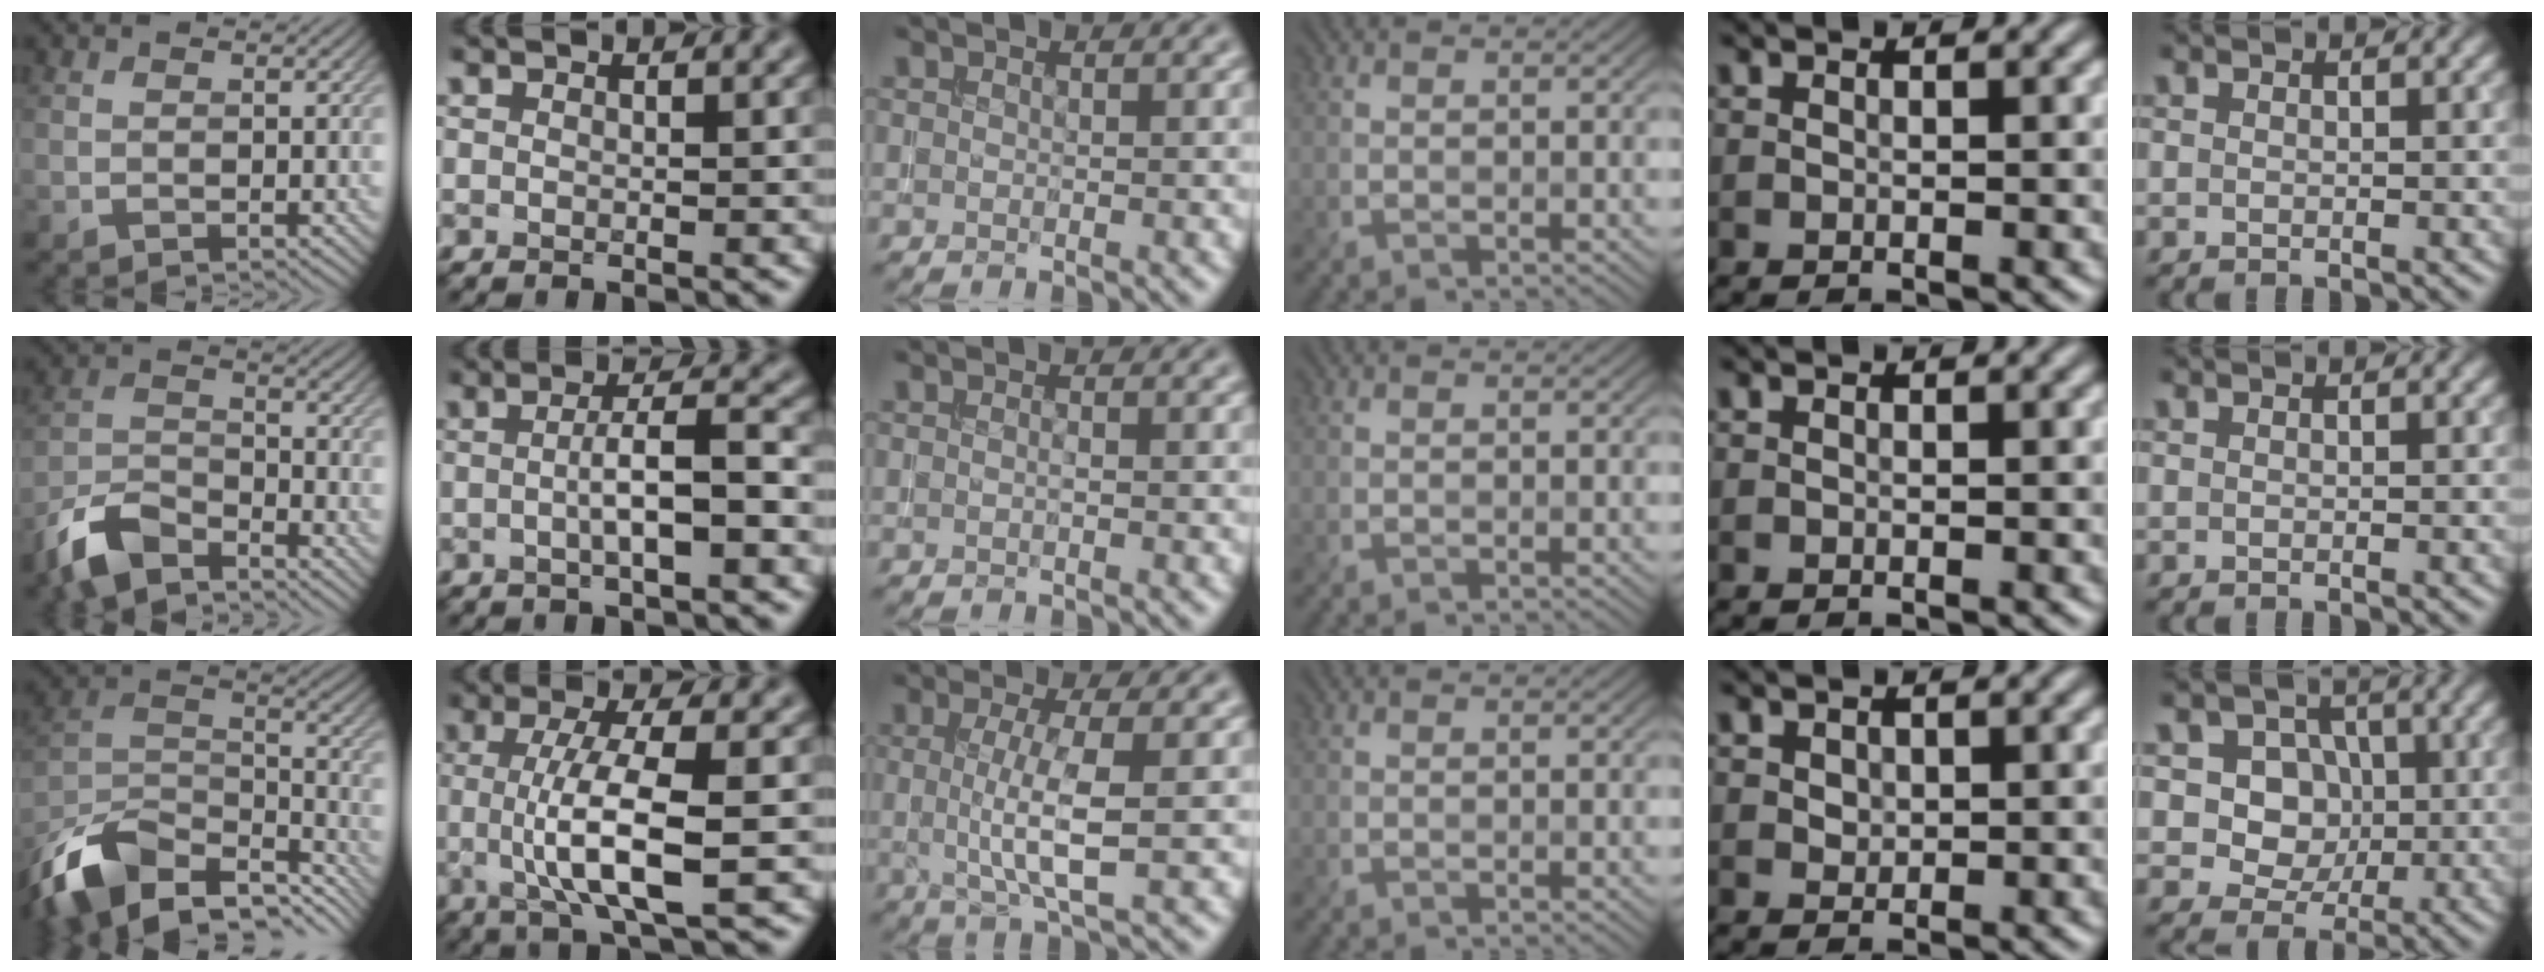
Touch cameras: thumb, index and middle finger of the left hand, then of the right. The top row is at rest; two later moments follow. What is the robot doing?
{"motion": "insert", "object": "drawer"}